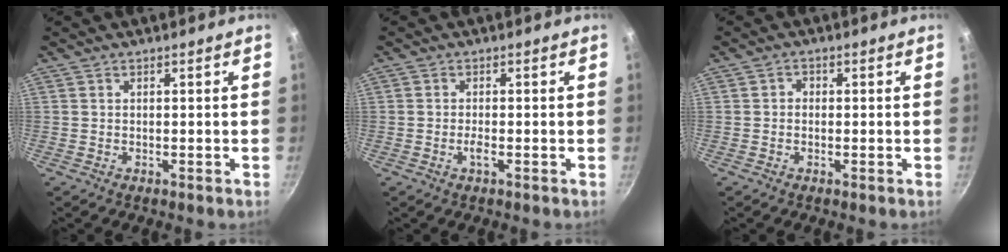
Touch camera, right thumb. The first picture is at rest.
{"total": 1.5, "force": [-0.6, 0.3, 1.3], "torque": [-0.031, 0.003, -0.015]}
{"total": 1.3, "force": [-0.2, 1.2, 0.6], "torque": [-0.008, 0.004, -0.006]}